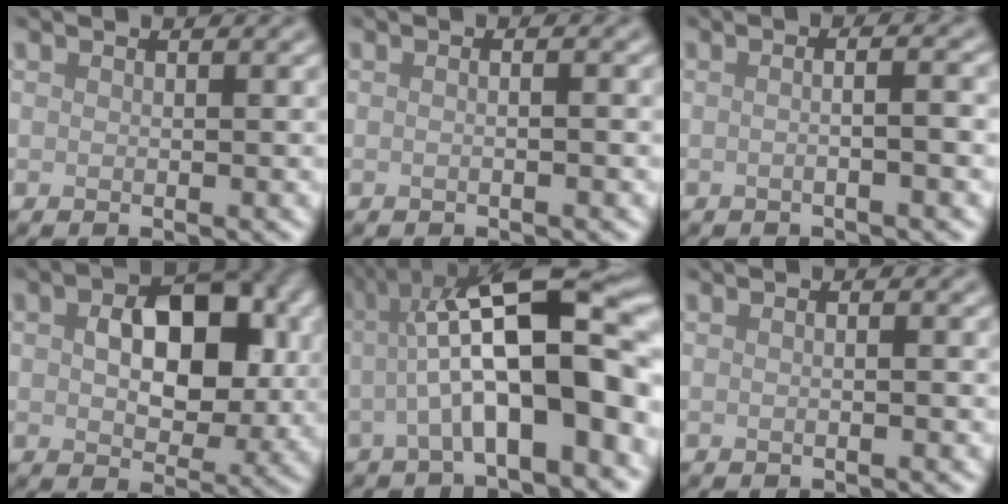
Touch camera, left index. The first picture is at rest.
{"total": 2.1, "force": [0.3, 1.1, 1.8], "torque": [0.004, 0.000, -0.017]}
{"total": 4.6, "force": [0.3, 2.2, 4.1], "torque": [-0.006, 0.018, -0.029]}
{"total": 8.9, "force": [1.5, 5.5, 6.8], "torque": [-0.099, 0.001, 0.022]}
{"total": 12.6, "force": [0.2, 3.5, 12.0], "torque": [-0.171, 0.028, 0.002]}
{"total": 1.4, "force": [0.2, 0.6, 1.2], "torque": [-0.001, -0.007, -0.009]}